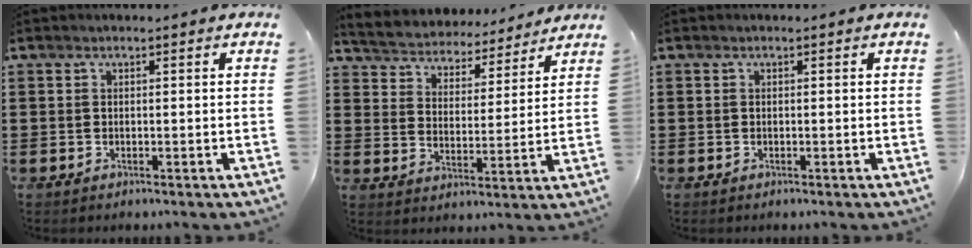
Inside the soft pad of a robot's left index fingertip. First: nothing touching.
{"total": 4.4, "force": [4.3, 0.3, -0.3], "torque": [-0.023, -0.038, 0.069]}
{"total": 0.0}